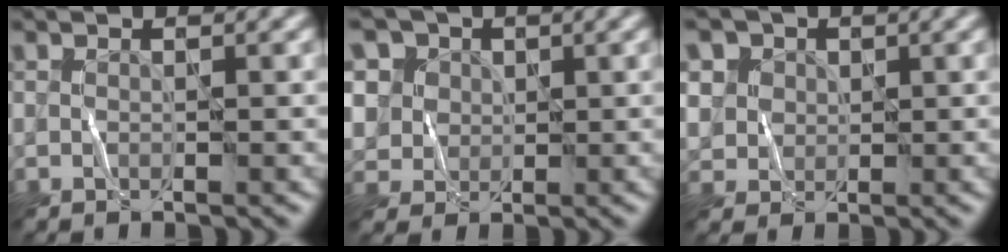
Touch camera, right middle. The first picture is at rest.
{"total": 4.3, "force": [2.3, 3.6, 0.5], "torque": [-0.053, 0.016, 0.050]}
{"total": 3.7, "force": [2.0, 3.1, 0.4], "torque": [-0.044, 0.014, 0.042]}